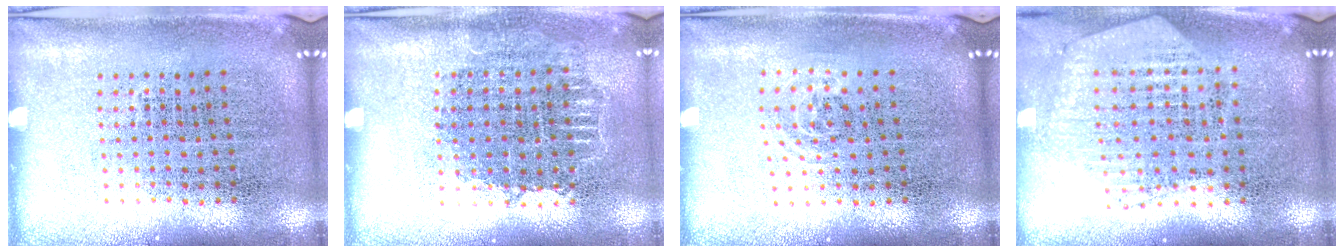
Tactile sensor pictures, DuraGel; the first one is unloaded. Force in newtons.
{"total": 0.9, "press": 0.8, "slide": 0.2}
{"total": 0.8, "press": 0.5, "slide": 0.6}
{"total": 1.1, "press": 1.1, "slide": 0.3}